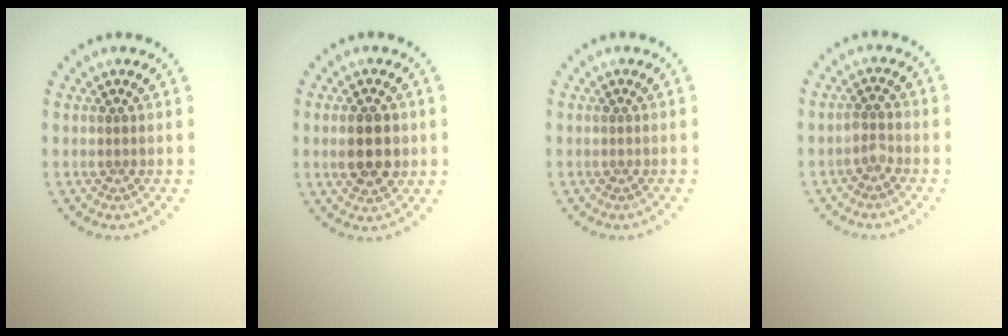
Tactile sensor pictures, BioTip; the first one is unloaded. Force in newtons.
{"total": 3.8, "press": 3.8, "slide": 0.3}
{"total": 0.0}
{"total": 1.3, "press": 1.2, "slide": 0.6}